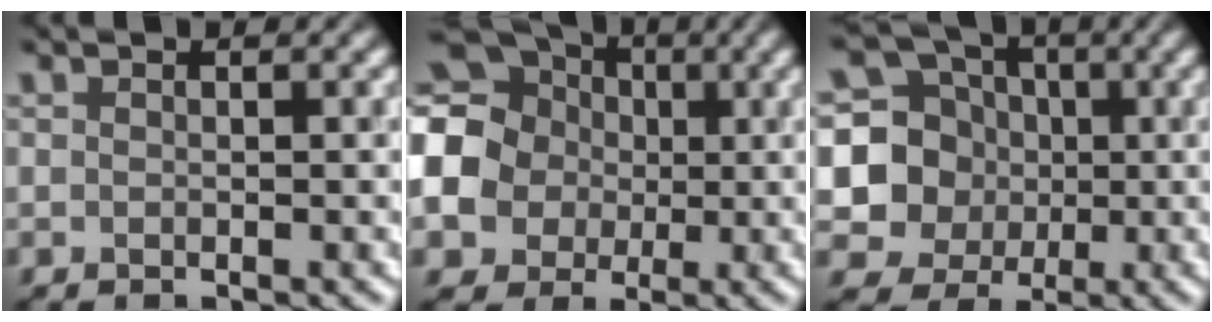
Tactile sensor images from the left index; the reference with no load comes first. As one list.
[{"total": 17.1, "force": [0.4, 15.9, 6.2], "torque": [-0.177, 0.001, -0.038]}, {"total": 7.0, "force": [-0.1, 6.7, 2.3], "torque": [-0.051, -0.002, -0.022]}]